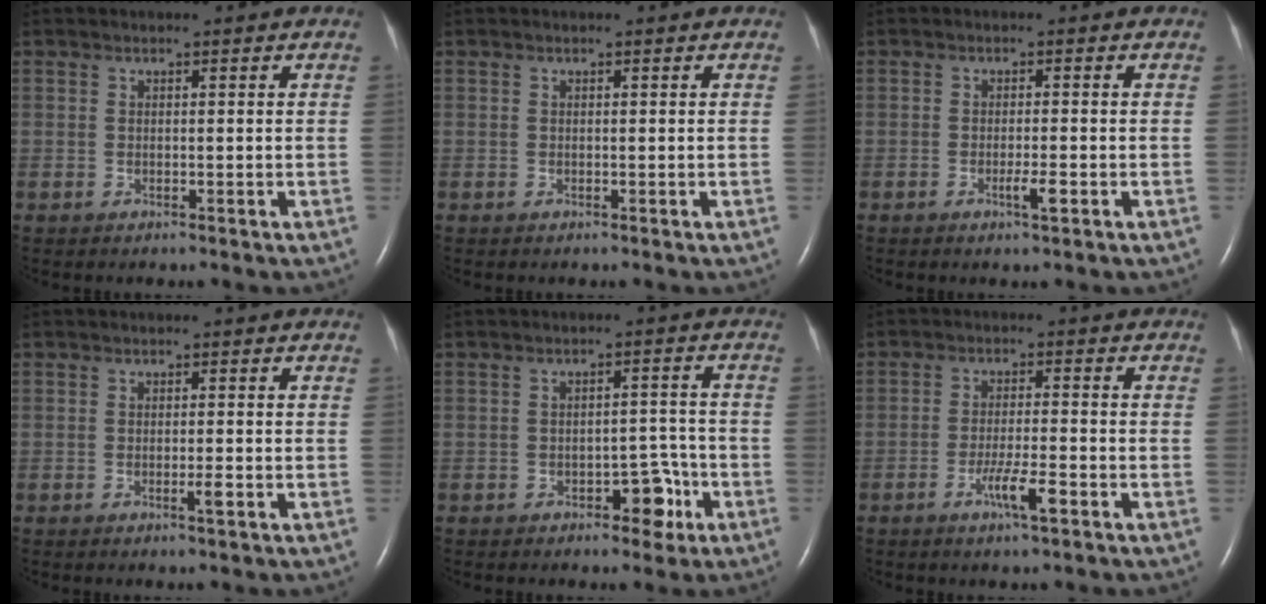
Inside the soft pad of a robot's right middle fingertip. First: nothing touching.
{"total": 0.0}
{"total": 2.1, "force": [-0.9, 0.1, 1.9], "torque": [-0.035, -0.003, -0.015]}
{"total": 1.2, "force": [-0.5, -0.1, 1.1], "torque": [-0.023, -0.003, -0.008]}
{"total": 4.5, "force": [-2.5, 2.3, 3.0], "torque": [-0.033, 0.016, -0.031]}
{"total": 4.5, "force": [-2.4, 0.1, 3.9], "torque": [-0.075, -0.005, -0.044]}